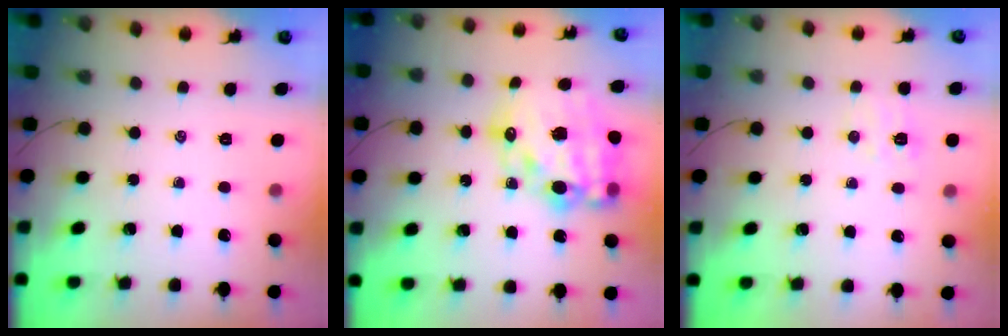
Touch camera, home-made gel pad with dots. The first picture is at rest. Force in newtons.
{"total": 22.1, "press": 21.6, "slide": 4.4}
{"total": 5.9, "press": 5.8, "slide": 1.3}